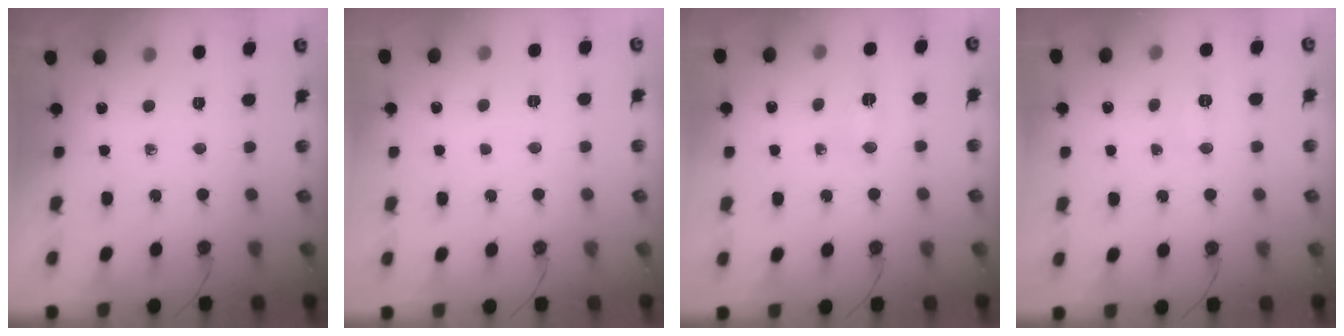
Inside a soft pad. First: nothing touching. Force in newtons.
{"total": 13.2, "press": 3.6, "slide": 12.7}
{"total": 3.3, "press": 3.3, "slide": 0.4}
{"total": 5.6, "press": 4.9, "slide": 2.7}